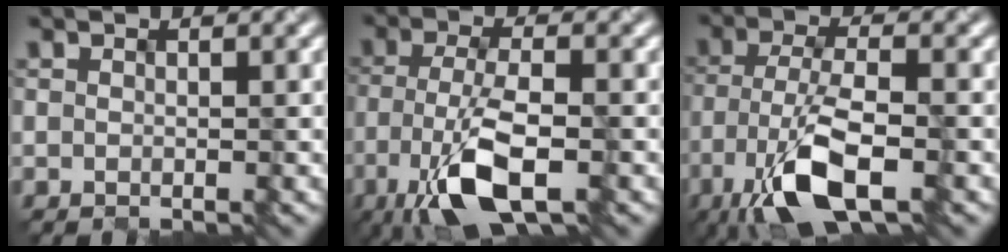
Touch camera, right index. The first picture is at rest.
{"total": 6.9, "force": [-3.2, 2.2, 5.7], "torque": [-0.118, -0.002, -0.061]}
{"total": 7.4, "force": [-4.2, 2.3, 5.7], "torque": [-0.118, -0.003, -0.080]}